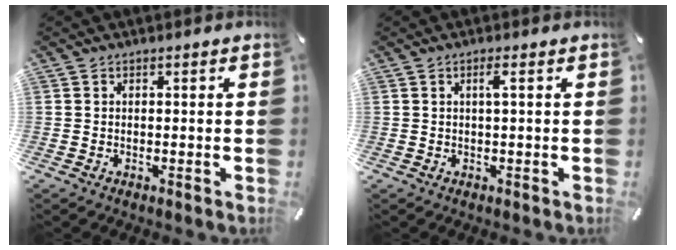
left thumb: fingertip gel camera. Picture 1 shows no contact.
{"total": 1.9, "force": [0.4, 0.1, 1.8], "torque": [-0.036, 0.001, 0.005]}